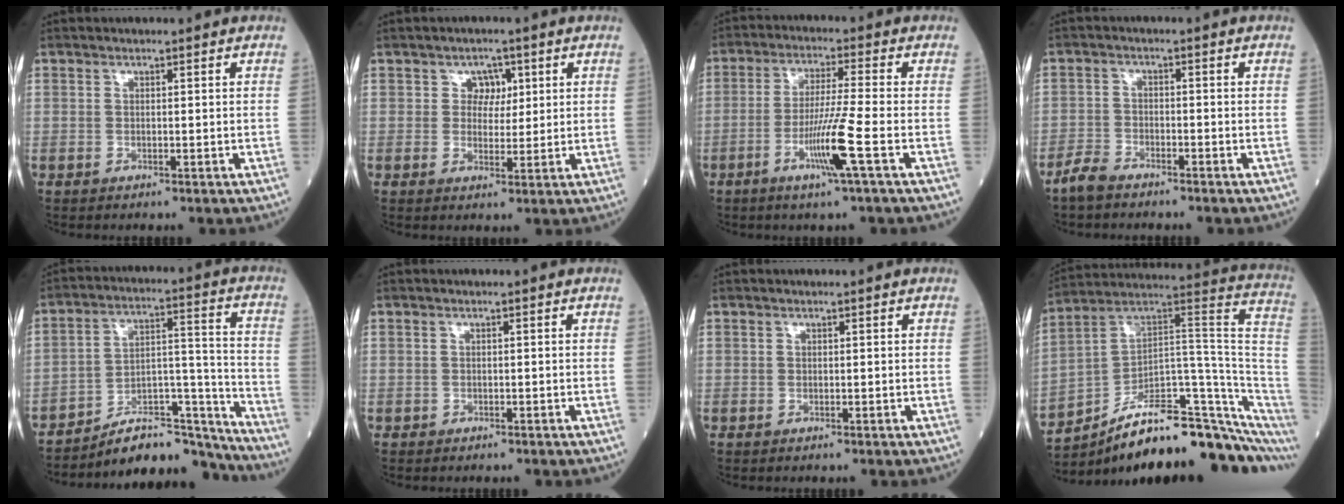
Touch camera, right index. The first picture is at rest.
{"total": 3.2, "force": [1.2, 2.6, 1.5], "torque": [-0.012, 0.003, 0.016]}
{"total": 8.2, "force": [-3.2, -1.3, 7.4], "torque": [-0.145, -0.014, -0.066]}
{"total": 3.5, "force": [-3.1, 1.1, 1.2], "torque": [-0.031, -0.002, -0.058]}
{"total": 13.8, "force": [-13.3, 2.5, 2.6], "torque": [-0.022, 0.066, -0.214]}
{"total": 0.6, "force": [-0.3, 0.5, 0.0], "torque": [-0.006, 0.005, -0.007]}
{"total": 0.0}
{"total": 23.3, "force": [-15.7, 5.6, 16.3], "torque": [-0.146, 0.068, -0.234]}